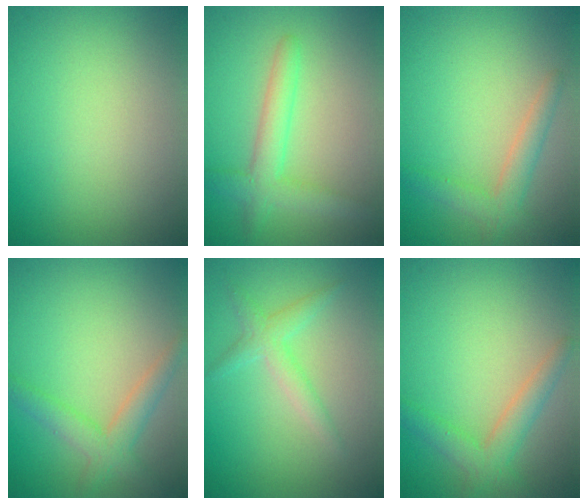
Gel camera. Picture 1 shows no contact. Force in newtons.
{"total": 3.2, "press": 3.2, "slide": 0.1}
{"total": 2.6, "press": 2.6, "slide": 0.0}
{"total": 3.0, "press": 3.0, "slide": 0.1}
{"total": 2.0, "press": 2.0, "slide": 0.1}
{"total": 2.9, "press": 2.9, "slide": 0.1}